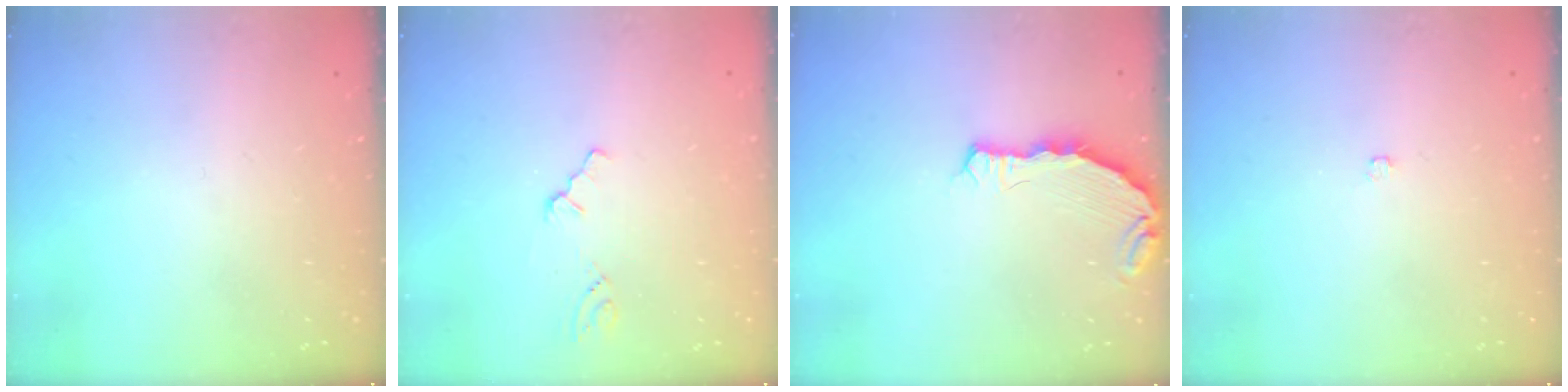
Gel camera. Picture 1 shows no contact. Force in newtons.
{"total": 0.0}
{"total": 7.1, "press": 5.4, "slide": 4.7}
{"total": 2.0, "press": 2.0, "slide": 0.3}